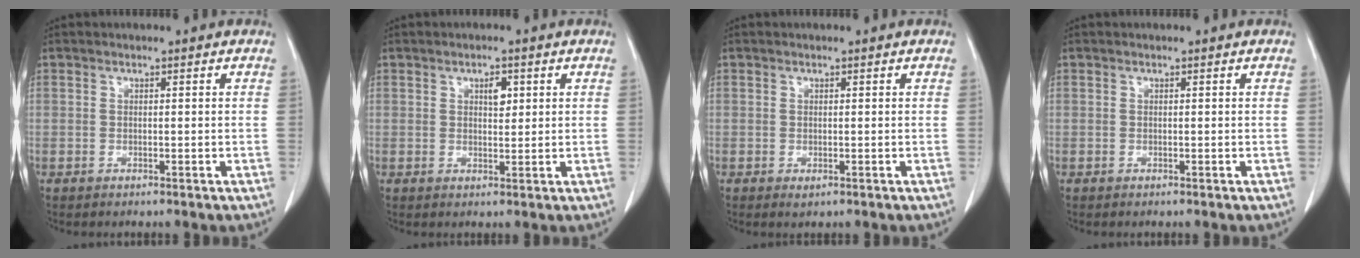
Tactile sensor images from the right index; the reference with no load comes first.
{"total": 2.3, "force": [0.9, 1.1, 1.8], "torque": [-0.028, -0.002, 0.015]}
{"total": 0.7, "force": [-0.2, 0.4, 0.6], "torque": [-0.008, -0.002, 0.000]}
{"total": 0.0}